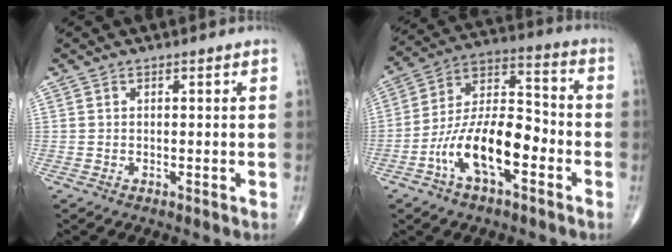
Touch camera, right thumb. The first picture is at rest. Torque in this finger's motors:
{"motor_torque": [2.24, 2.09, 1.42, -0.69, 0.13]}